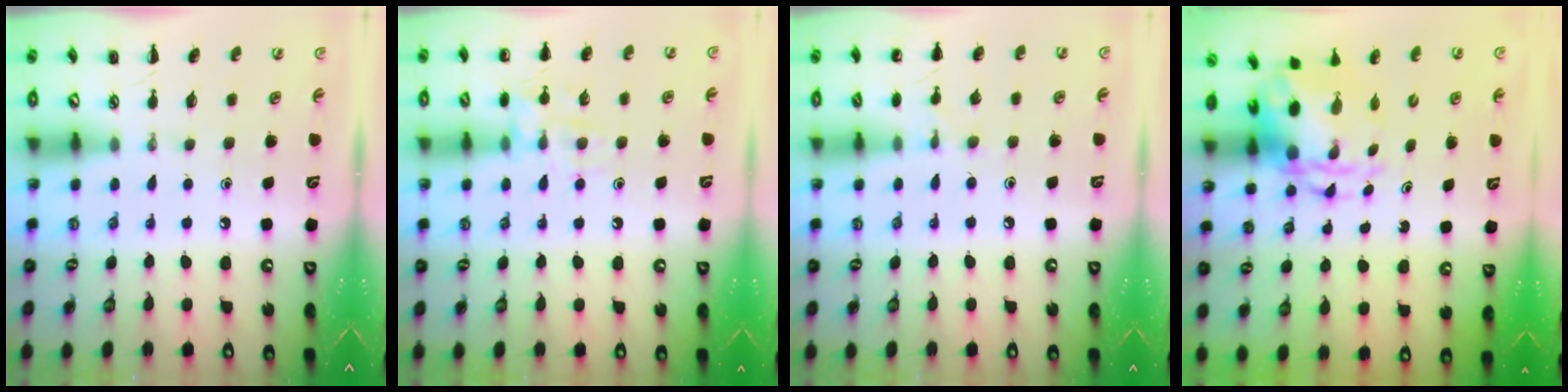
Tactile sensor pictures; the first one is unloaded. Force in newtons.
{"total": 10.0, "press": 10.0, "slide": 0.9}
{"total": 6.6, "press": 6.3, "slide": 2.0}
{"total": 5.7, "press": 5.5, "slide": 1.5}